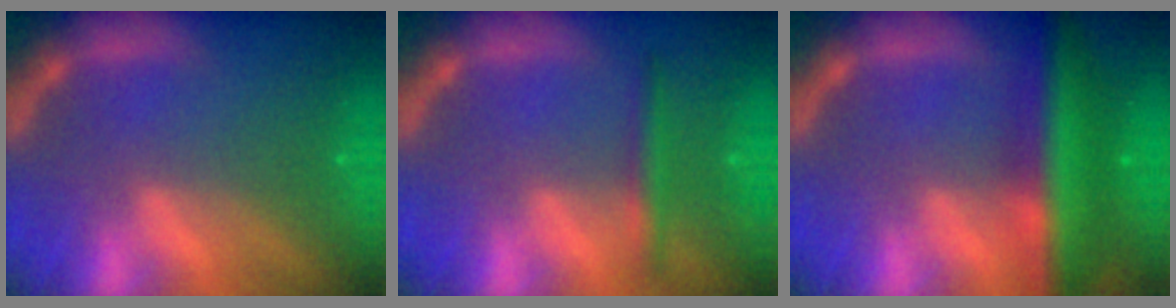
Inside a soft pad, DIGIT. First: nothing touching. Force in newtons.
{"total": 2.4}
{"total": 8.9}